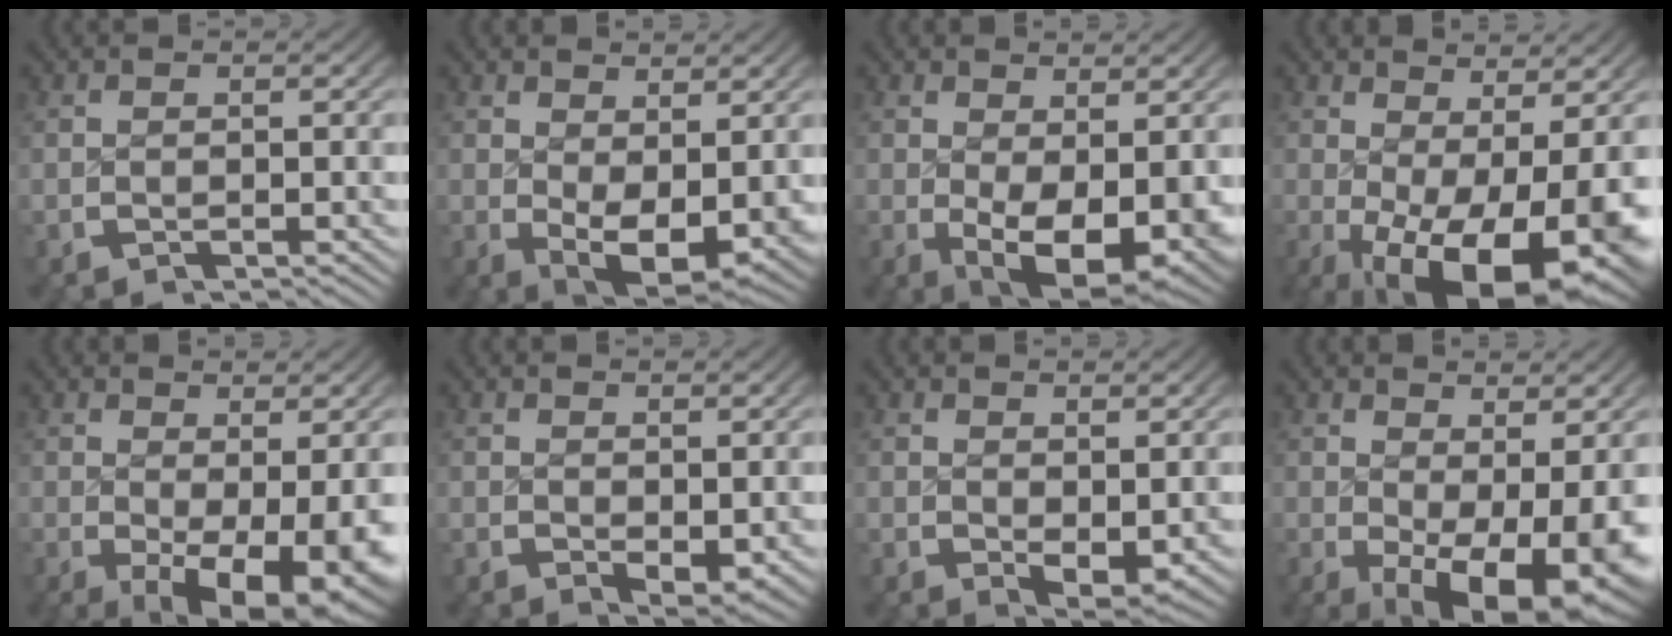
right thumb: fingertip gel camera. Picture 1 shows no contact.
{"total": 7.6, "force": [-1.1, 4.6, 5.9], "torque": [-0.105, -0.046, 0.006]}
{"total": 10.0, "force": [-2.1, 6.0, 7.7], "torque": [-0.134, -0.054, -0.005]}
{"total": 12.4, "force": [-3.1, 6.7, 10.0], "torque": [-0.164, -0.063, -0.009]}
{"total": 8.8, "force": [-2.6, 4.8, 6.9], "torque": [-0.111, -0.050, -0.013]}
{"total": 2.5, "force": [0.2, 1.5, 2.0], "torque": [-0.027, -0.014, 0.012]}
{"total": 2.9, "force": [0.3, 1.8, 2.2], "torque": [-0.035, -0.017, 0.015]}
{"total": 9.9, "force": [-2.8, 5.3, 7.8], "torque": [-0.126, -0.051, -0.015]}